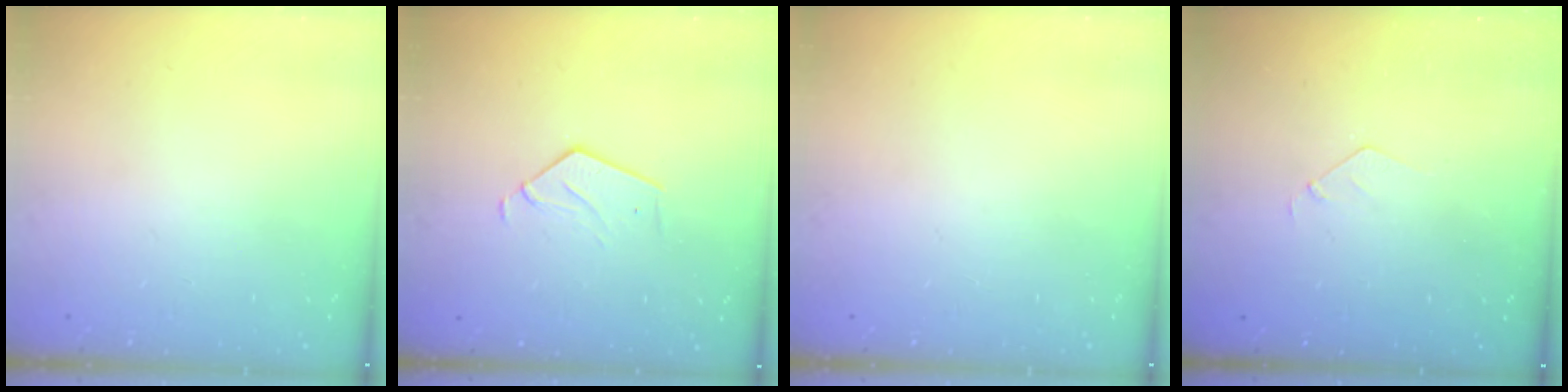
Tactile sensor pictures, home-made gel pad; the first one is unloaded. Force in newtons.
{"total": 4.8, "press": 4.7, "slide": 0.4}
{"total": 0.0}
{"total": 2.8, "press": 2.8, "slide": 0.1}